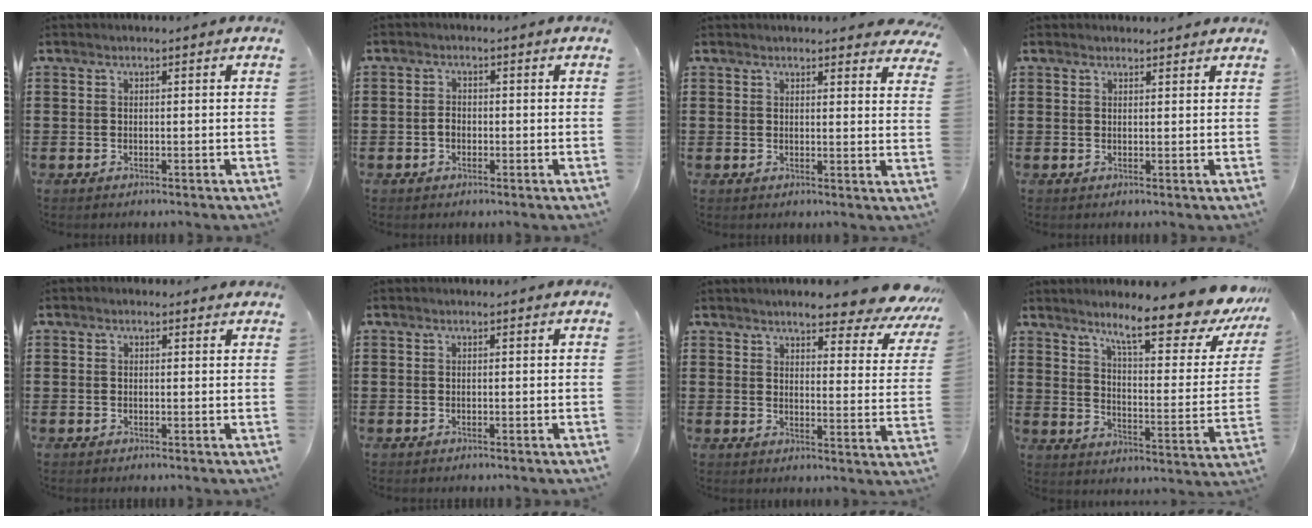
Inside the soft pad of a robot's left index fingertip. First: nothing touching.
{"total": 1.6, "force": [-0.4, 1.1, 1.1], "torque": [-0.032, 0.001, -0.011]}
{"total": 2.7, "force": [2.7, 0.0, 0.6], "torque": [-0.013, -0.011, 0.048]}
{"total": 1.2, "force": [1.2, 0.3, -0.1], "torque": [-0.003, 0.001, 0.024]}
{"total": 0.7, "force": [0.3, 0.6, 0.3], "torque": [-0.007, 0.006, 0.005]}
{"total": 0.0}
{"total": 6.2, "force": [5.4, 0.4, 2.9], "torque": [-0.062, -0.035, 0.090]}
{"total": 12.9, "force": [9.9, 1.5, 8.1], "torque": [-0.140, -0.058, 0.158]}